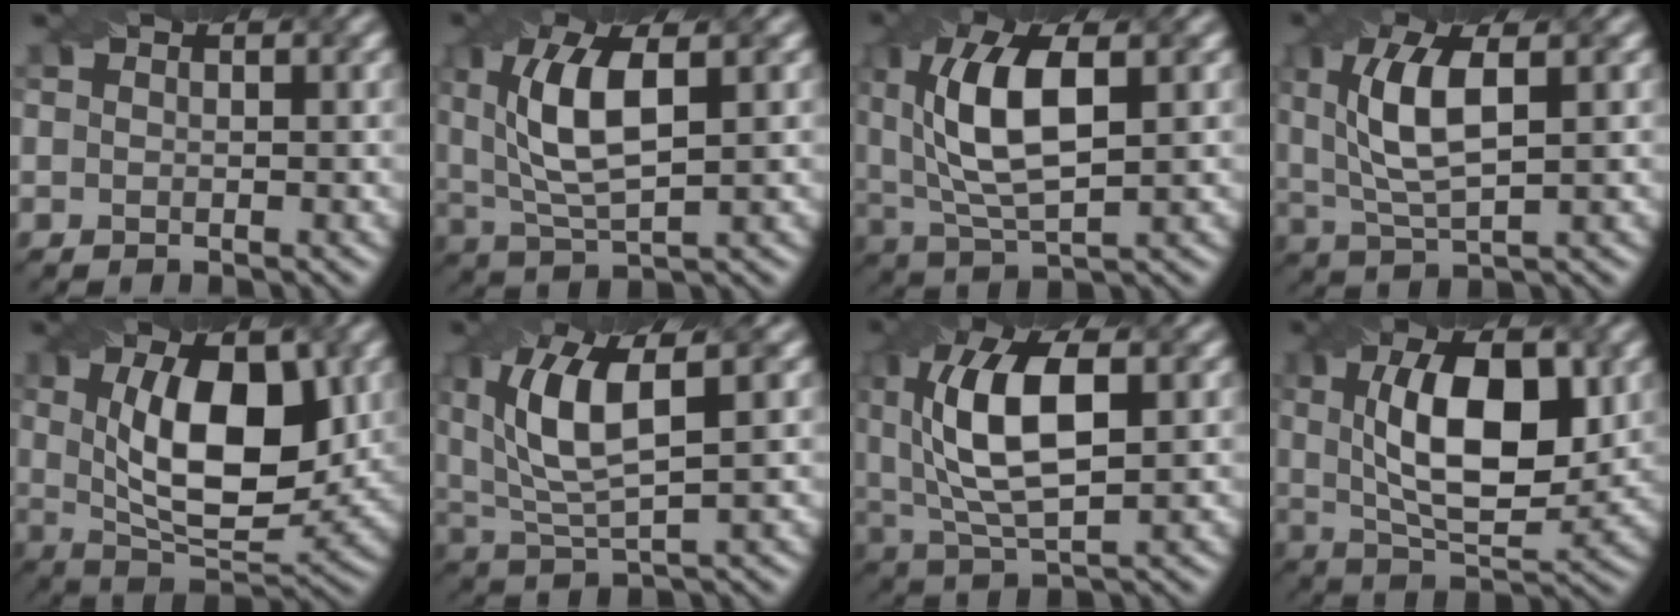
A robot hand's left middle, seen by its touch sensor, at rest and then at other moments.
{"total": 7.1, "force": [1.4, 2.6, 6.5], "torque": [-0.135, 0.008, 0.036]}
{"total": 8.4, "force": [1.4, 3.5, 7.5], "torque": [-0.153, 0.010, 0.034]}
{"total": 6.4, "force": [1.2, 2.3, 5.9], "torque": [-0.122, 0.008, 0.035]}
{"total": 10.3, "force": [1.4, 4.6, 9.1], "torque": [-0.137, 0.004, 0.032]}
{"total": 7.7, "force": [2.1, 2.7, 6.9], "torque": [-0.148, 0.011, 0.051]}
{"total": 9.0, "force": [1.3, 3.9, 8.0], "torque": [-0.157, 0.016, 0.029]}
{"total": 10.0, "force": [1.5, 4.2, 9.0], "torque": [-0.141, 0.009, 0.035]}